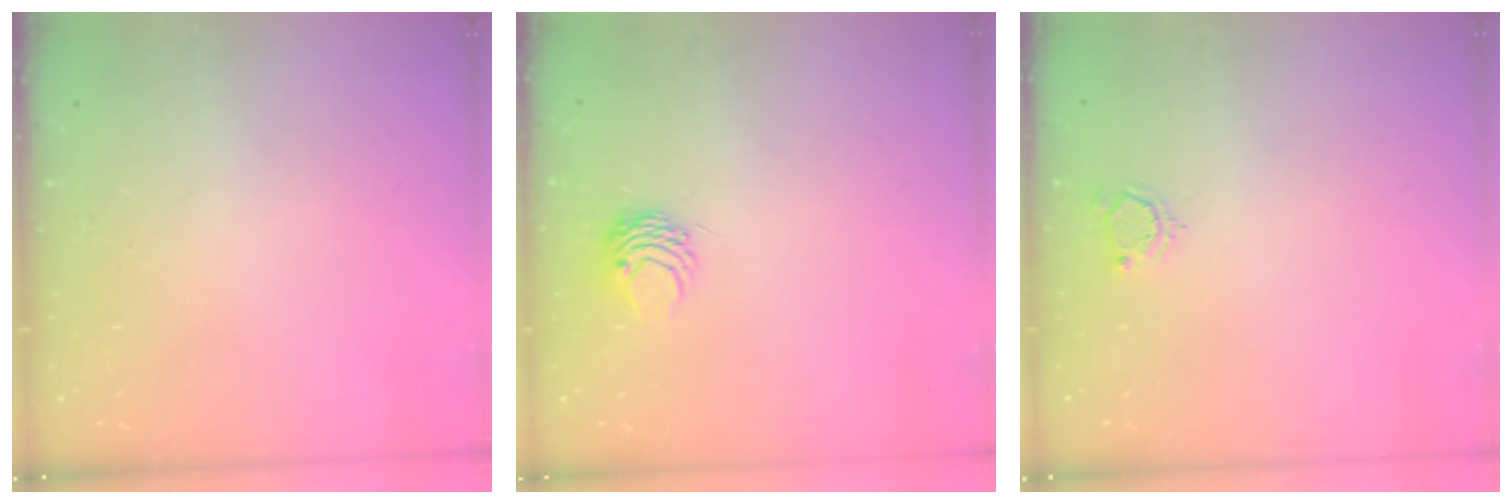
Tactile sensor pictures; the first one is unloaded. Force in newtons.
{"total": 4.2, "press": 4.2, "slide": 0.5}
{"total": 3.6, "press": 3.6, "slide": 0.5}